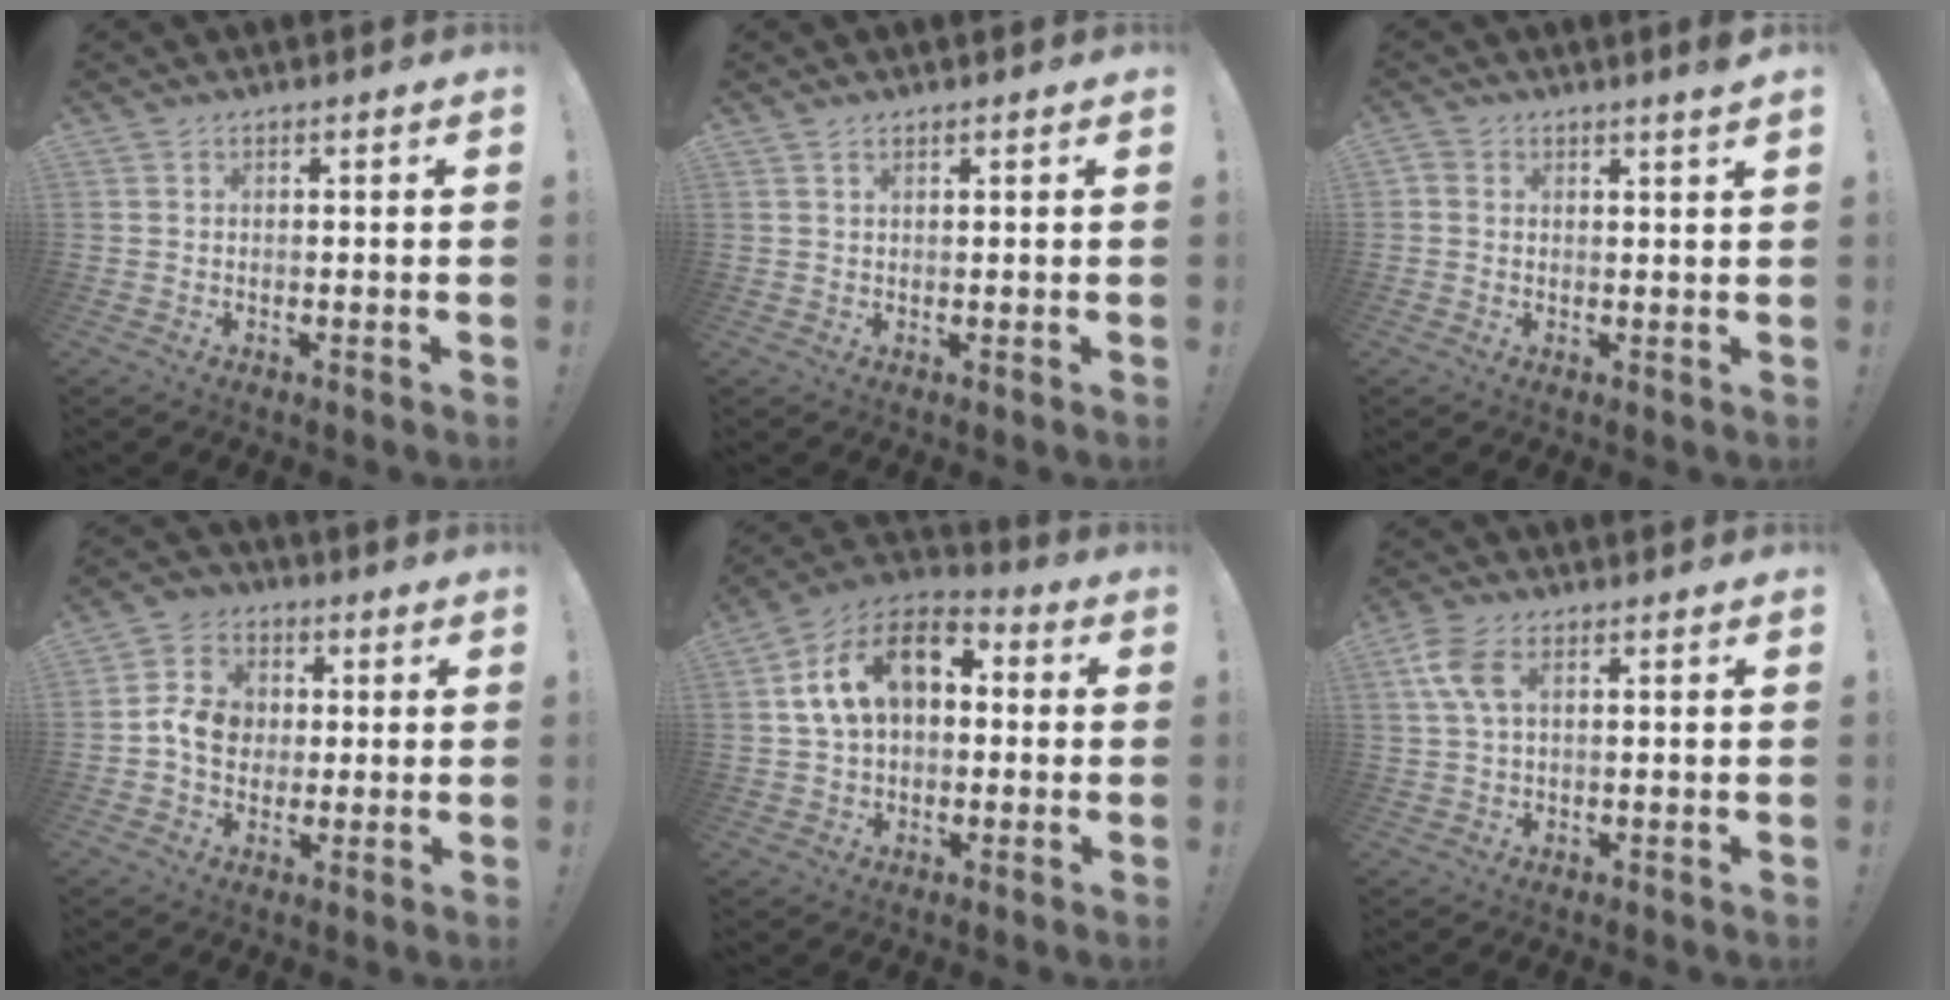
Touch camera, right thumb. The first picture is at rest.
{"total": 0.9, "force": [0.7, 0.3, 0.4], "torque": [-0.006, 0.000, 0.013]}
{"total": 2.1, "force": [1.7, 0.1, 1.2], "torque": [-0.019, -0.013, 0.029]}
{"total": 9.8, "force": [0.4, 8.5, 4.8], "torque": [-0.069, 0.019, 0.016]}
{"total": 15.8, "force": [4.1, 10.2, 11.3], "torque": [-0.191, 0.012, 0.075]}
{"total": 6.7, "force": [1.9, 3.1, 5.6], "torque": [-0.122, 0.003, 0.036]}